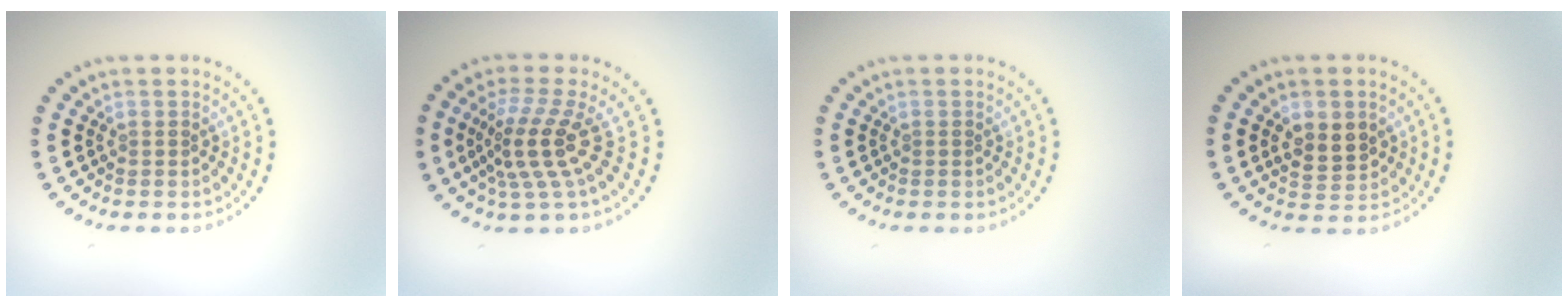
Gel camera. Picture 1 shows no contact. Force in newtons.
{"total": 4.1, "press": 2.7, "slide": 3.0}
{"total": 0.0}
{"total": 3.0, "press": 2.9, "slide": 0.7}